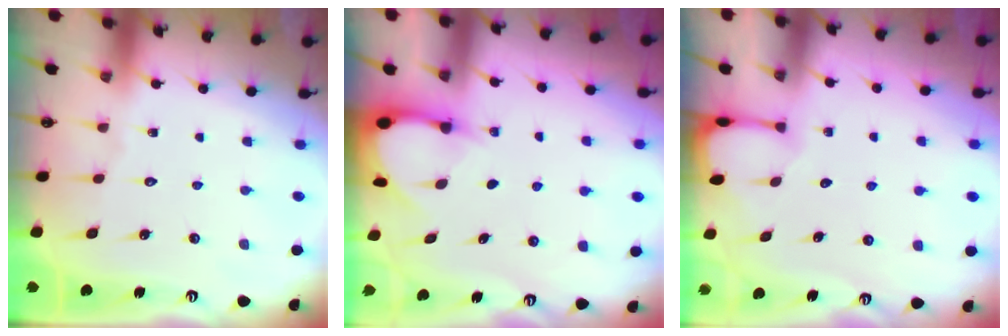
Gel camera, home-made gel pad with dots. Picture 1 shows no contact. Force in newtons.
{"total": 3.3, "press": 3.3, "slide": 0.5}
{"total": 1.3, "press": 1.2, "slide": 0.2}